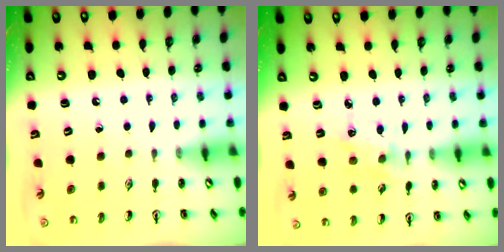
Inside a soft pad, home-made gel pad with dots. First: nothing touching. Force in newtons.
{"total": 1.7, "press": 1.7, "slide": 0.3}